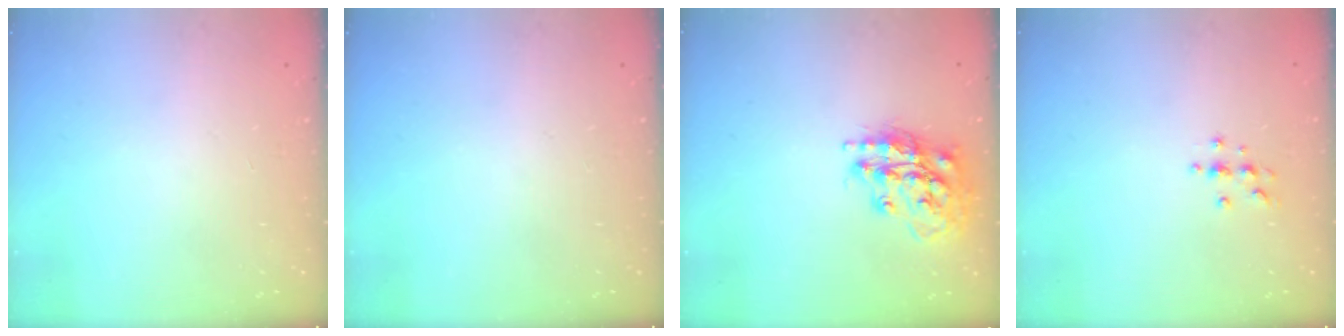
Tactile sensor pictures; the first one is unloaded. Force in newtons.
{"total": 0.0}
{"total": 16.3, "press": 16.2, "slide": 1.1}
{"total": 3.7, "press": 3.6, "slide": 0.5}